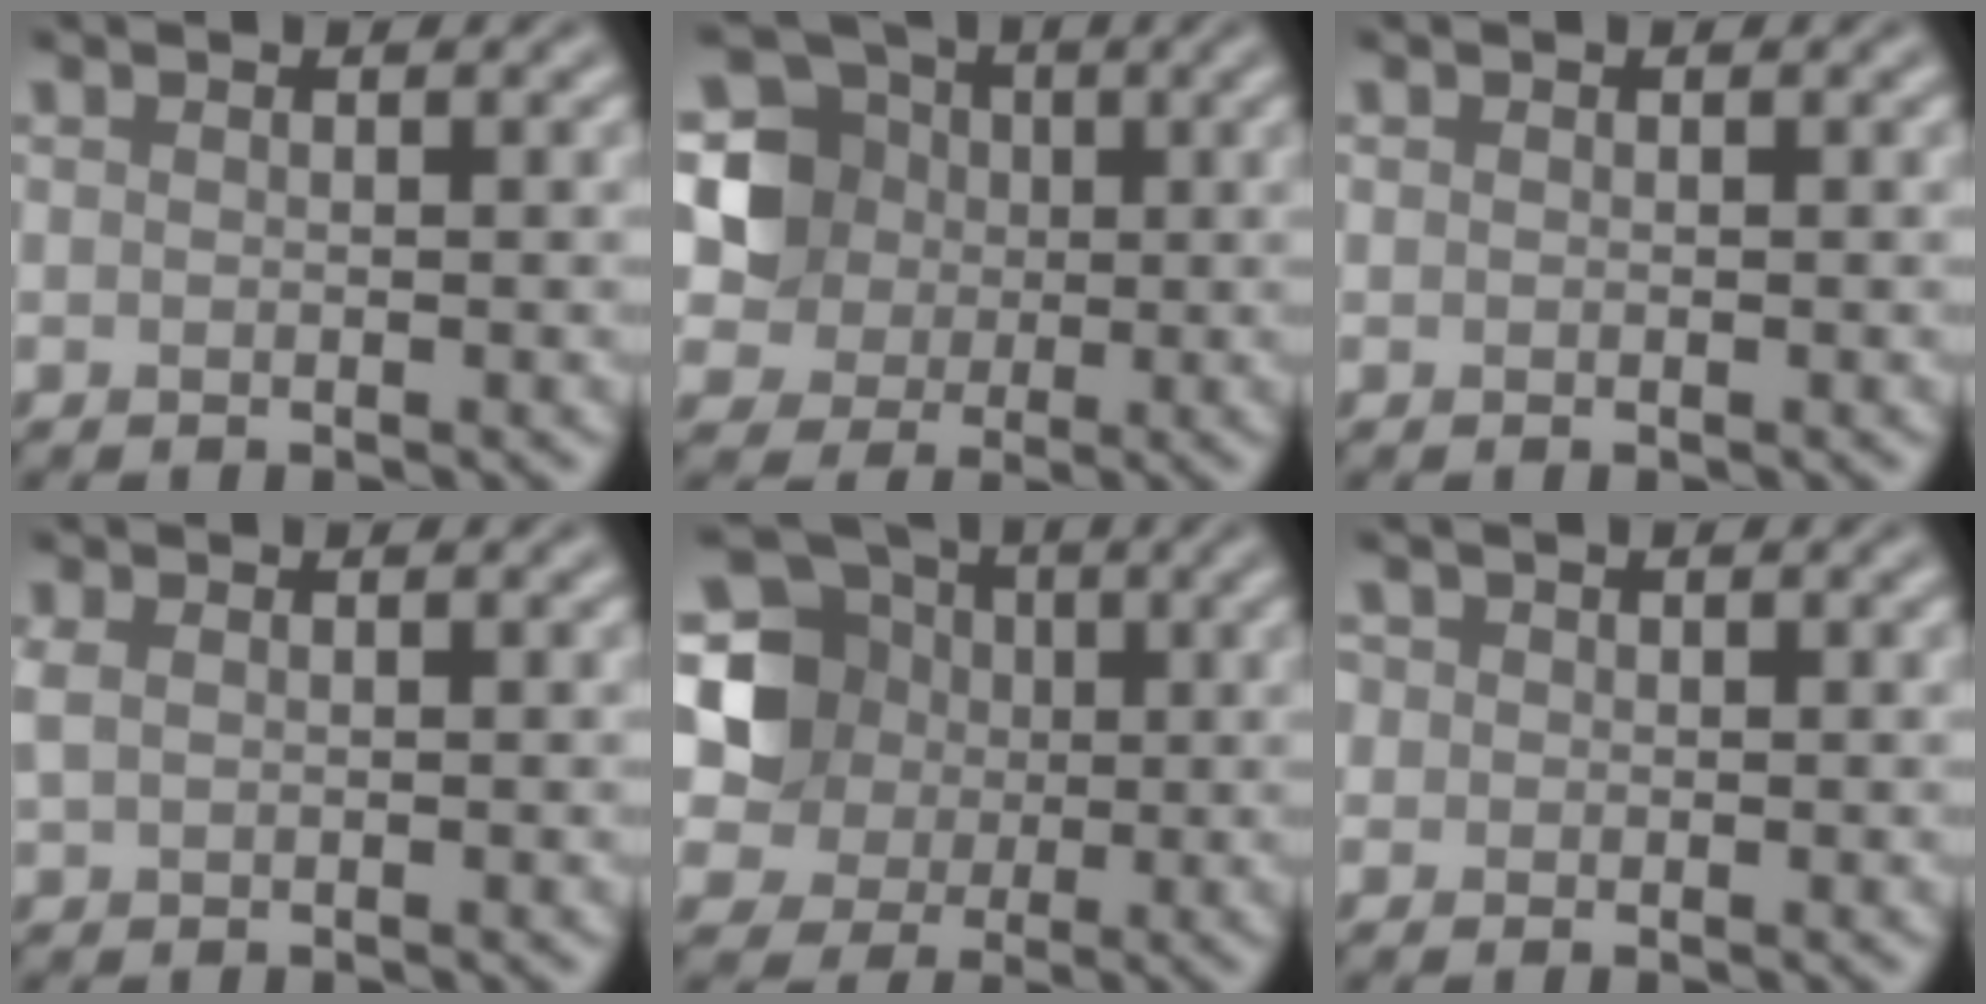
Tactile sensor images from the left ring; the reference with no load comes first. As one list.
[{"total": 5.0, "force": [0.6, 4.7, 1.7], "torque": [-0.030, 0.003, 0.009]}, {"total": 0.0}, {"total": 1.4, "force": [0.4, 0.9, 0.9], "torque": [-0.025, 0.001, 0.009]}, {"total": 7.8, "force": [1.1, 7.0, 3.3], "torque": [-0.072, 0.014, 0.003]}, {"total": 1.5, "force": [0.5, 1.3, 0.4], "torque": [-0.003, 0.007, -0.003]}]